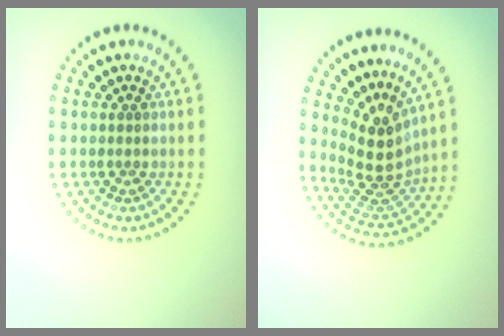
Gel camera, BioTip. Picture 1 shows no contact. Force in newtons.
{"total": 4.0, "press": 2.8, "slide": 2.8}